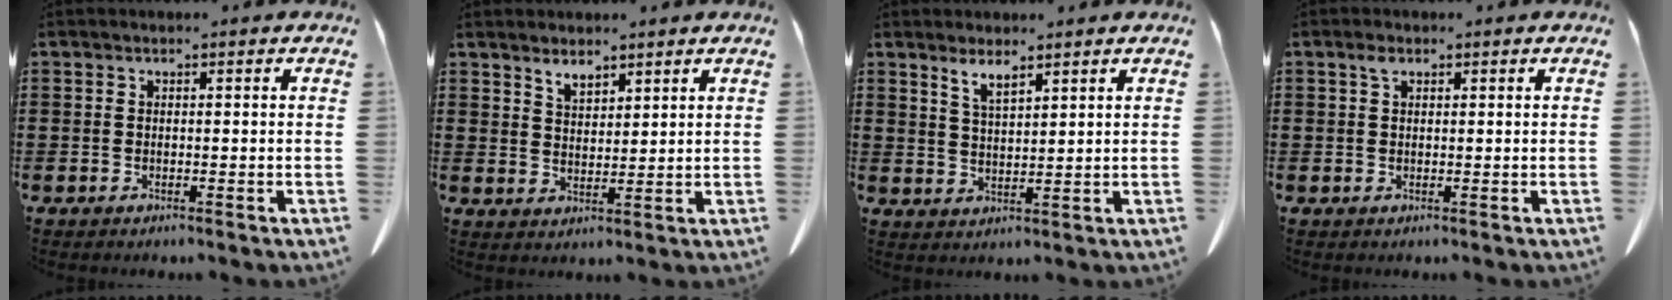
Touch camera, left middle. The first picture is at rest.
{"total": 2.7, "force": [2.4, 1.0, 0.9], "torque": [-0.022, 0.003, 0.044]}
{"total": 3.1, "force": [2.6, 0.6, 1.7], "torque": [-0.040, 0.001, 0.046]}
{"total": 1.5, "force": [0.7, 0.9, 1.0], "torque": [-0.016, 0.002, 0.010]}